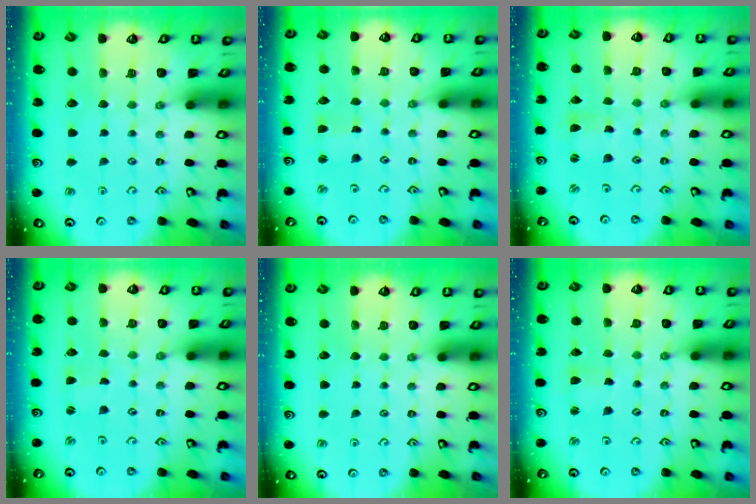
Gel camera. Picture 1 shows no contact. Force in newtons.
{"total": 1.4, "press": 1.3, "slide": 0.3}
{"total": 0.6, "press": 0.6, "slide": 0.2}
{"total": 0.0}
{"total": 0.0}
{"total": 2.7, "press": 2.7, "slide": 0.3}